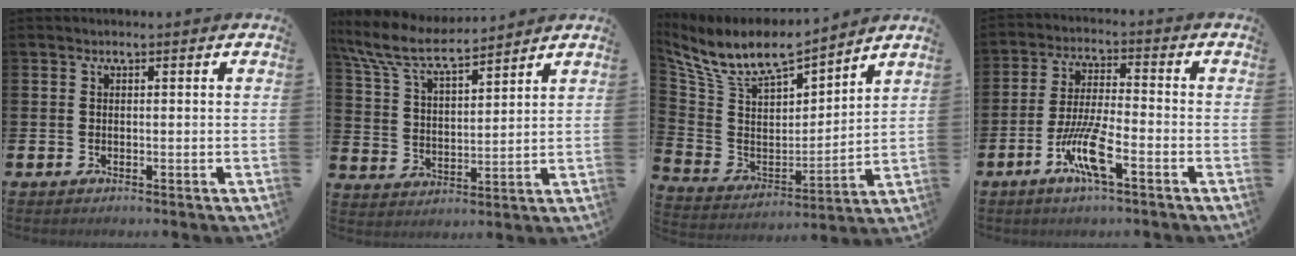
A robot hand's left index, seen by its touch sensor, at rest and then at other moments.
{"total": 8.3, "force": [7.5, 1.7, 3.2], "torque": [-0.094, -0.042, 0.133]}
{"total": 9.3, "force": [8.5, 2.4, 2.9], "torque": [-0.103, -0.060, 0.147]}
{"total": 7.6, "force": [-3.6, 1.2, 6.6], "torque": [-0.134, -0.005, -0.065]}